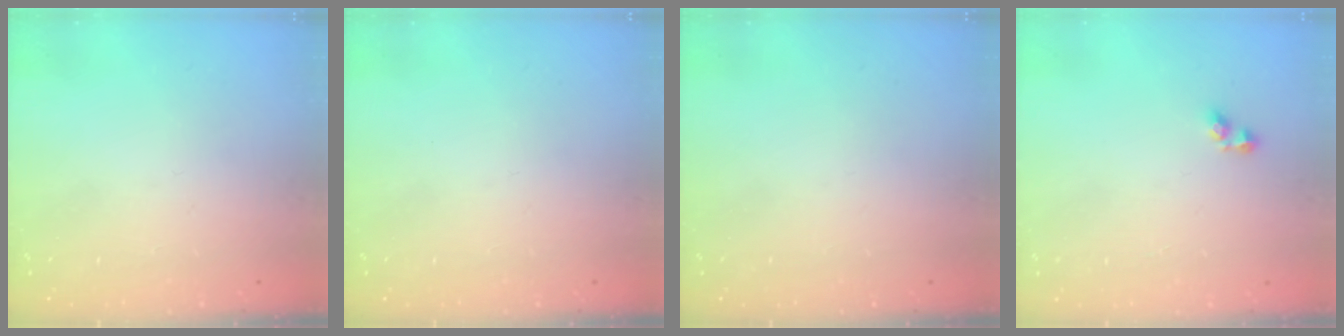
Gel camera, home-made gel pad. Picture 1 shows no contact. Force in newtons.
{"total": 0.0}
{"total": 0.0}
{"total": 3.6, "press": 3.6, "slide": 0.1}